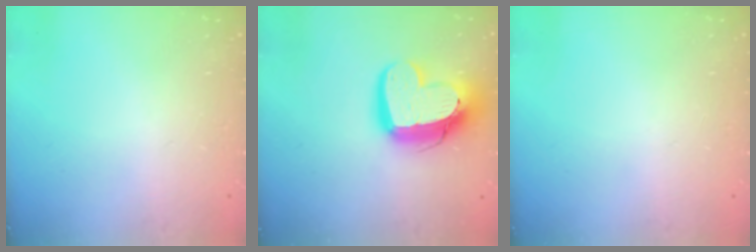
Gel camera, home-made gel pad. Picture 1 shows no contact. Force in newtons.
{"total": 18.9, "press": 18.8, "slide": 1.6}
{"total": 0.0}